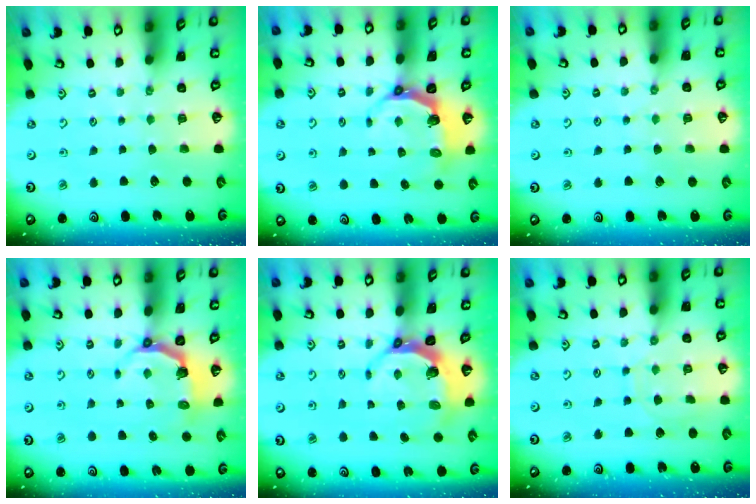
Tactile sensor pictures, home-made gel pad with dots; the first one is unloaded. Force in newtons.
{"total": 5.2, "press": 3.8, "slide": 3.5}
{"total": 2.8, "press": 2.8, "slide": 0.5}
{"total": 4.4, "press": 2.8, "slide": 3.4}
{"total": 6.7, "press": 5.3, "slide": 4.2}
{"total": 8.1, "press": 8.1, "slide": 0.6}